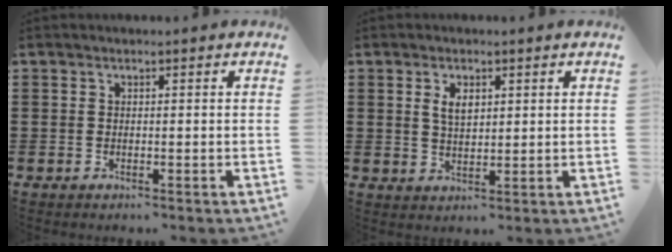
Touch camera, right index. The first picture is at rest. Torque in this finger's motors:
{"motor_torque": [0.61, 0.36, 0.36, 0.09]}